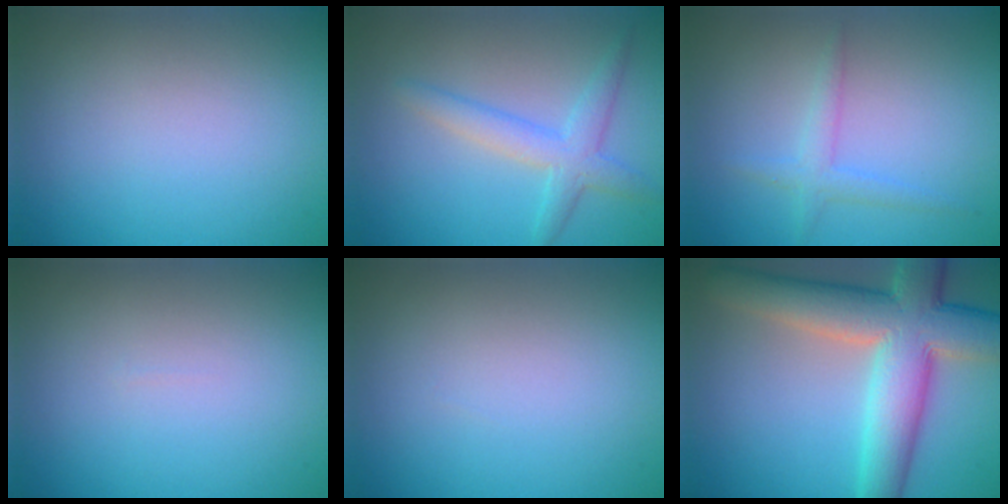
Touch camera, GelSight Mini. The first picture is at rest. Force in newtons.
{"total": 3.1, "press": 3.1, "slide": 0.1}
{"total": 1.7, "press": 1.7, "slide": 0.1}
{"total": 0.0}
{"total": 0.0}
{"total": 10.8, "press": 10.8, "slide": 0.6}